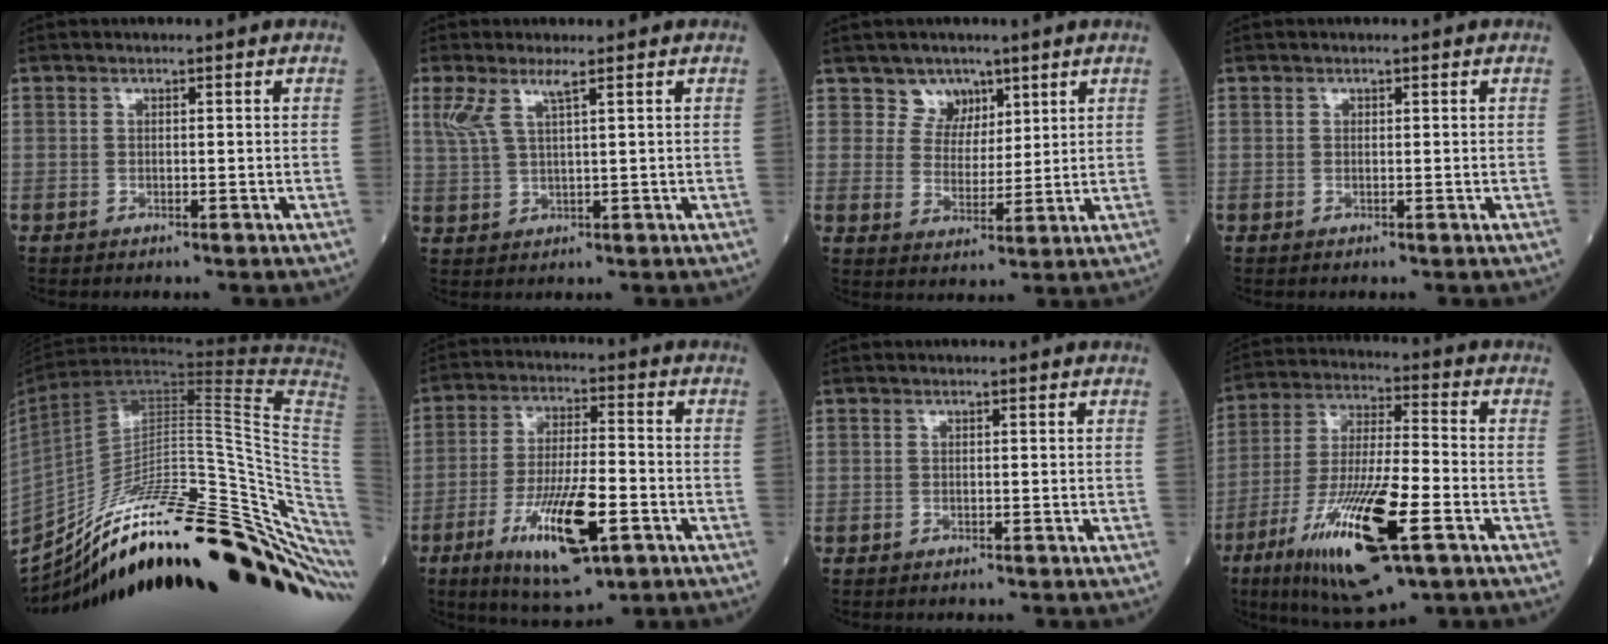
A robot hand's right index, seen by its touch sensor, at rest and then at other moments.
{"total": 4.1, "force": [2.4, 0.5, 3.4], "torque": [-0.082, 0.012, 0.057]}
{"total": 4.9, "force": [3.3, 3.6, 0.3], "torque": [-0.002, -0.001, 0.061]}
{"total": 0.0}
{"total": 38.1, "force": [-25.8, 5.7, 27.4], "torque": [-0.316, -0.016, -0.373]}
{"total": 13.9, "force": [-5.7, 3.1, 12.2], "torque": [-0.229, -0.018, -0.092]}
{"total": 0.0}
{"total": 19.2, "force": [-8.5, 3.4, 16.9], "torque": [-0.344, -0.034, -0.146]}